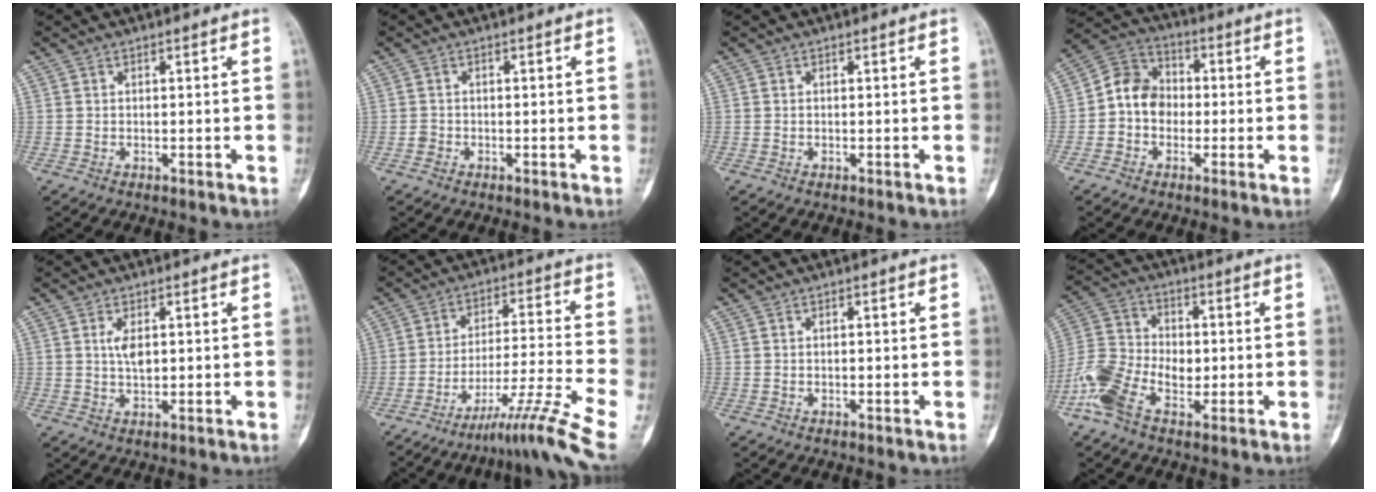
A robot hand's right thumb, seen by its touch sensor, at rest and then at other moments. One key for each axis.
{"total": 0.9, "fx": -0.4, "fy": 0.7, "fz": 0.2, "tx": 0.004, "ty": 0.004, "tz": -0.012}
{"total": 0.0}
{"total": 9.0, "fx": -1.0, "fy": 7.5, "fz": 4.8, "tx": -0.063, "ty": 0.033, "tz": -0.037}
{"total": 3.2, "fx": 0.7, "fy": 1.6, "fz": 2.8, "tx": -0.049, "ty": -0.007, "tz": 0.013}
{"total": 12.8, "fx": -9.1, "fy": -1.2, "fz": 8.9, "tx": -0.159, "ty": 0.072, "tz": -0.147}
{"total": 0.0}
{"total": 11.2, "fx": -3.6, "fy": 7.0, "fz": 8.0, "tx": -0.155, "ty": 0.025, "tz": -0.076}